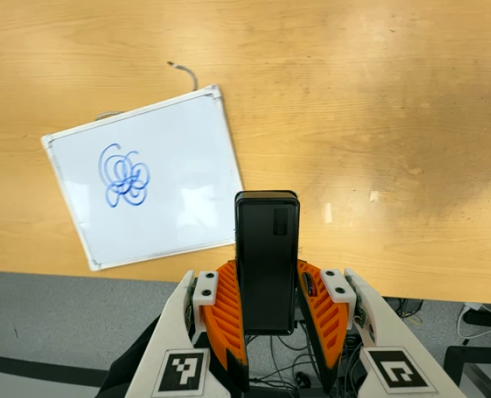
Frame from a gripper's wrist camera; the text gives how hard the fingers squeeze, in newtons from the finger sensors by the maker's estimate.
{"total": 4.4, "left": 3.1, "right": 5.7}